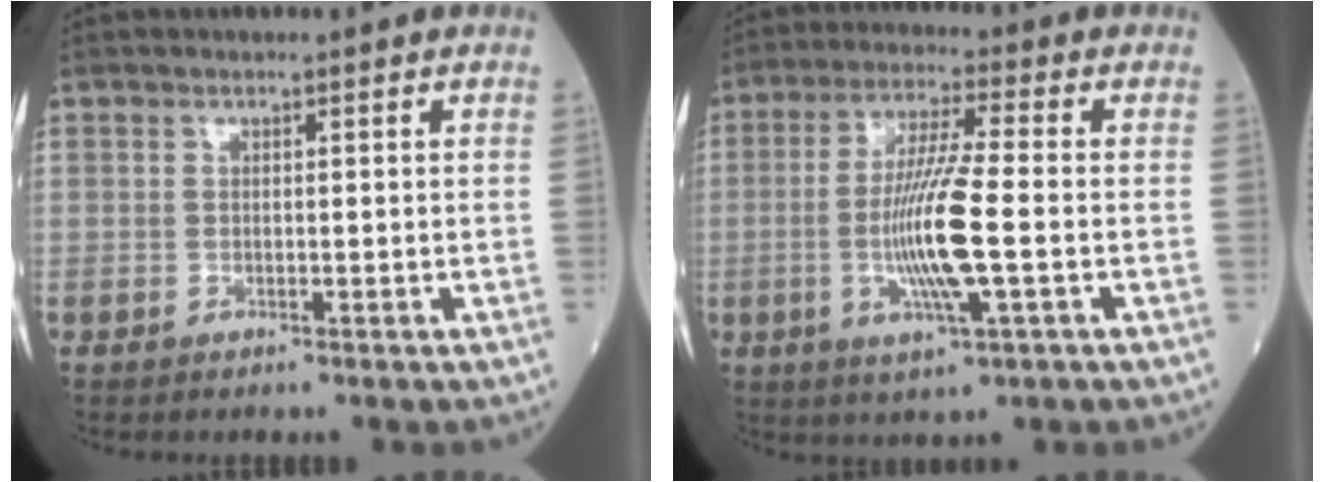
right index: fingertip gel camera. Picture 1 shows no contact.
{"total": 11.0, "force": [-1.9, 0.3, 10.9], "torque": [-0.216, -0.008, -0.039]}